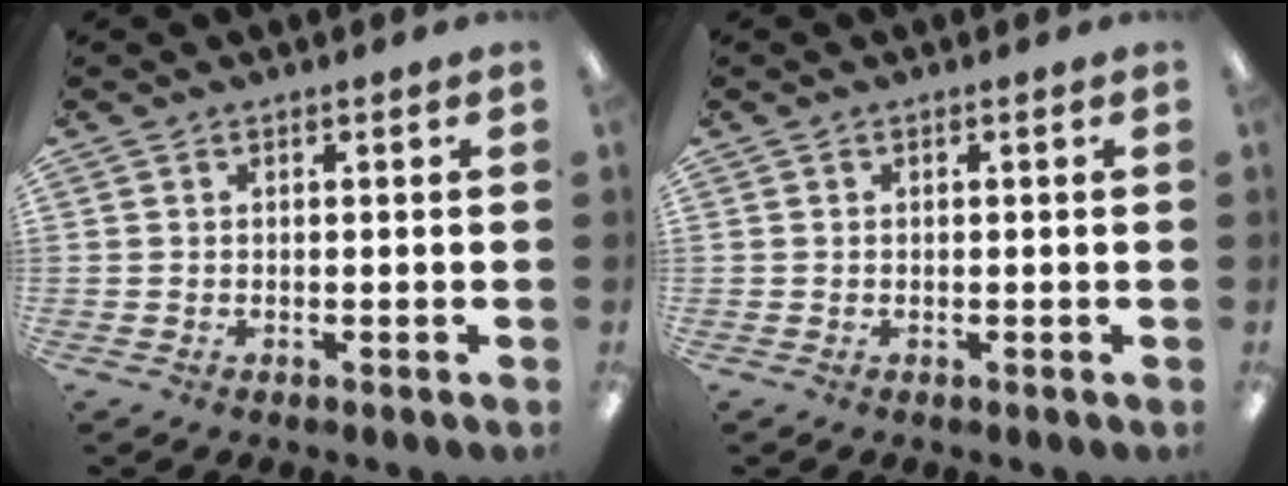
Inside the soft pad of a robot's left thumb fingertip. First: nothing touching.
{"total": 0.0}